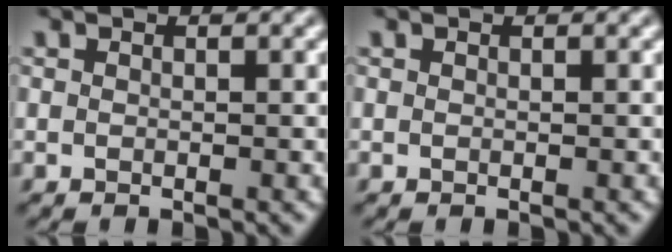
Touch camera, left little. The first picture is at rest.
{"total": 0.0}